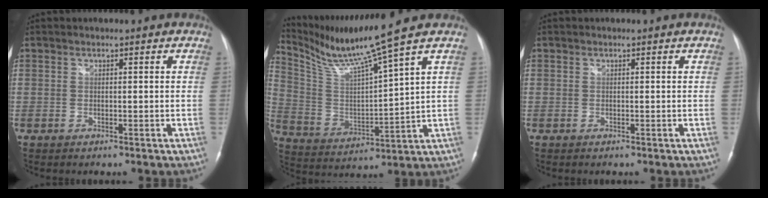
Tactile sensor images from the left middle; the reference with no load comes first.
{"total": 12.0, "force": [10.0, -3.1, 5.8], "torque": [-0.120, -0.020, 0.199]}
{"total": 0.0}